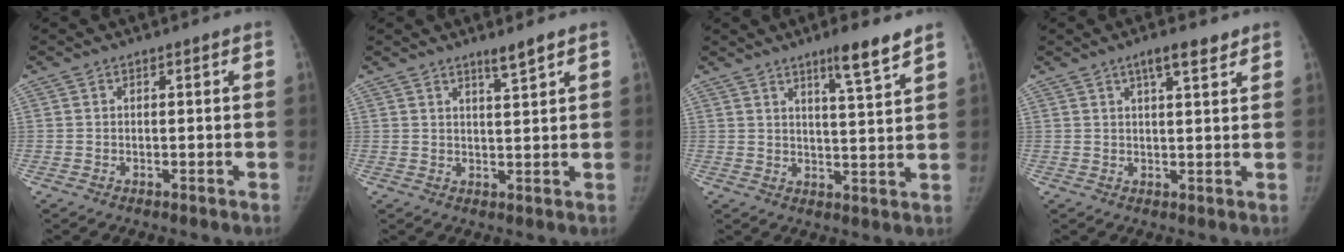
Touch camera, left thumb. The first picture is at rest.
{"total": 3.0, "force": [2.3, 0.0, 1.9], "torque": [-0.029, -0.019, 0.042]}
{"total": 7.1, "force": [5.0, 0.3, 5.1], "torque": [-0.070, -0.034, 0.077]}
{"total": 4.7, "force": [3.0, 1.2, 3.4], "torque": [-0.044, -0.012, 0.047]}